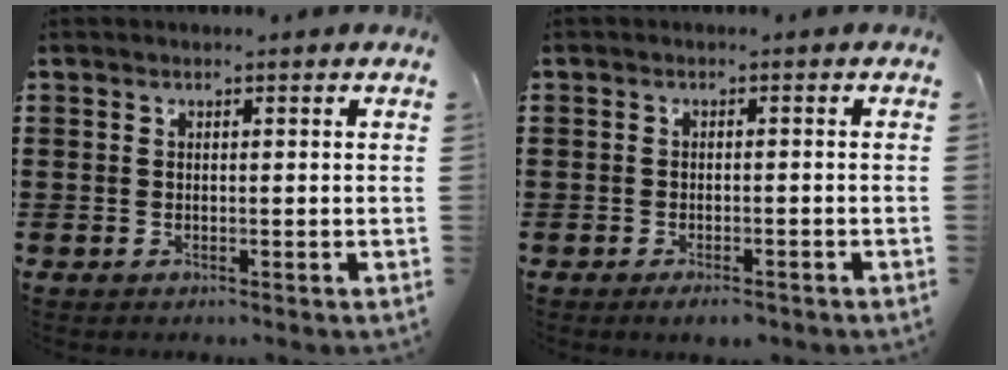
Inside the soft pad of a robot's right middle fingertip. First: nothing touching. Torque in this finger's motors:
{"motor_torque": [0.46, 0.15, 0.05, 0.00]}